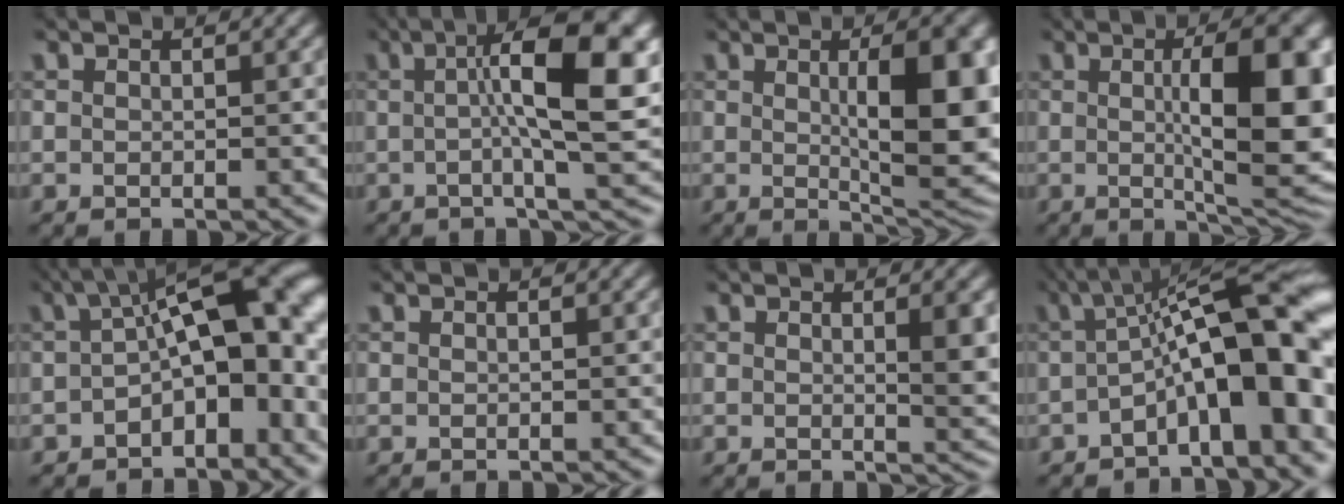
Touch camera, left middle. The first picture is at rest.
{"total": 11.3, "force": [1.3, 2.7, 10.9], "torque": [-0.140, 0.021, 0.011]}
{"total": 10.3, "force": [1.0, 2.9, 9.9], "torque": [-0.126, -0.004, 0.021]}
{"total": 11.6, "force": [0.8, 3.1, 11.1], "torque": [-0.143, 0.000, 0.015]}
{"total": 12.2, "force": [-0.4, 5.4, 10.9], "torque": [-0.134, 0.024, -0.025]}
{"total": 0.0}
{"total": 3.2, "force": [0.7, 0.8, 3.1], "torque": [-0.036, -0.004, 0.011]}
{"total": 12.2, "force": [-1.1, 3.3, 11.7], "torque": [-0.167, 0.028, -0.023]}